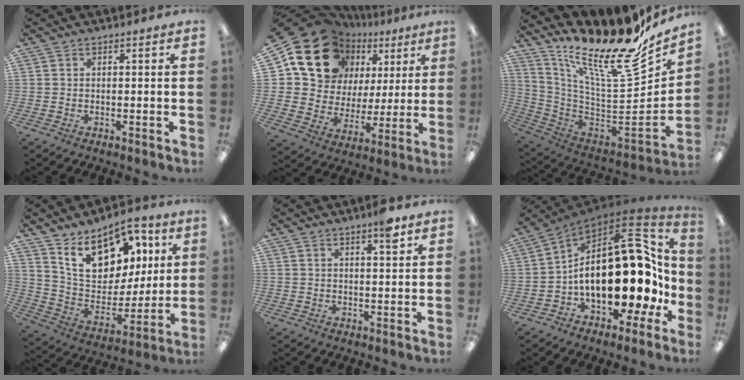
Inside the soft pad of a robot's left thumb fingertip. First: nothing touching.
{"total": 19.0, "force": [11.4, 13.5, 7.0], "torque": [-0.135, -0.063, 0.221]}
{"total": 22.2, "force": [15.0, 6.5, 15.0], "torque": [-0.201, -0.139, 0.244]}
{"total": 18.6, "force": [11.1, 11.2, 9.9], "torque": [-0.170, -0.049, 0.201]}
{"total": 4.2, "force": [2.8, 0.6, 3.1], "torque": [-0.045, -0.009, 0.043]}
{"total": 30.0, "force": [-0.3, 17.3, 24.5], "torque": [-0.393, 0.005, 0.013]}